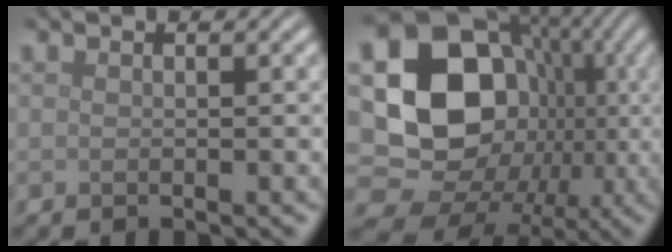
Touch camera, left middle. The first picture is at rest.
{"total": 17.3, "force": [-0.1, 14.9, 8.8], "torque": [-0.130, 0.002, -0.007]}